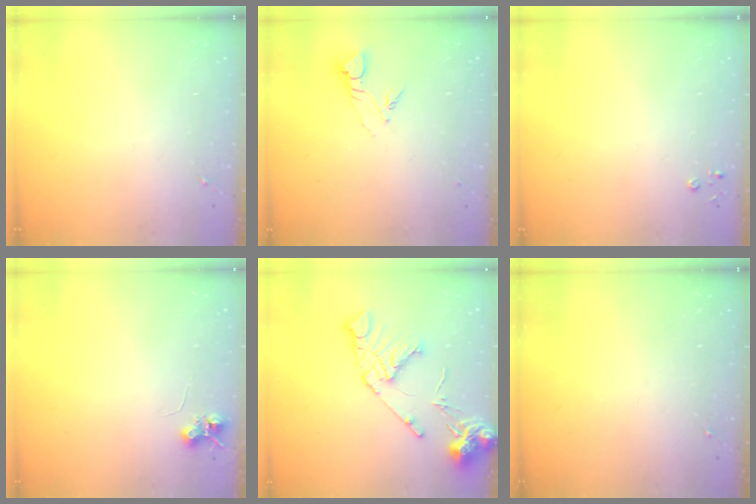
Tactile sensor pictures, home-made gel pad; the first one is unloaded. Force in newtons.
{"total": 3.8, "press": 3.8, "slide": 0.2}
{"total": 2.2, "press": 2.2, "slide": 0.3}
{"total": 6.5, "press": 6.4, "slide": 0.9}
{"total": 15.5, "press": 15.4, "slide": 2.0}
{"total": 0.0}